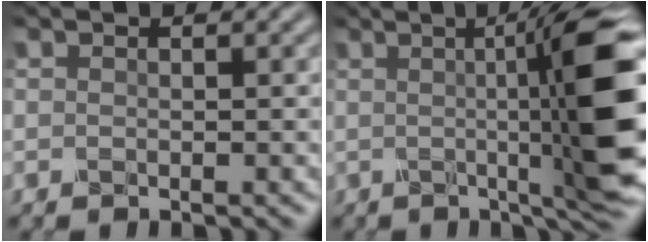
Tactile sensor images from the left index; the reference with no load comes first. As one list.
[{"total": 13.2, "force": [0.6, 2.3, 13.0], "torque": [-0.149, -0.001, 0.015]}]